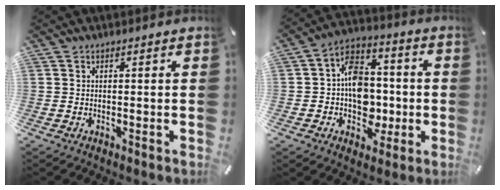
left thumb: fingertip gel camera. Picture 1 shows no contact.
{"total": 12.3, "force": [-1.9, 9.9, 7.0], "torque": [-0.105, 0.027, -0.030]}